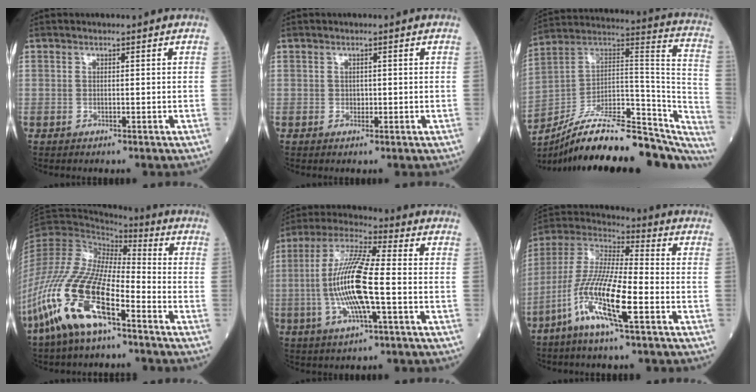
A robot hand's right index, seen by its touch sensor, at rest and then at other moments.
{"total": 0.5, "force": [0.0, 0.4, 0.3], "torque": [-0.001, 0.001, -0.001]}
{"total": 28.1, "force": [-22.7, 7.9, 14.6], "torque": [-0.177, 0.034, -0.341]}
{"total": 16.3, "force": [-8.7, 4.5, 13.0], "torque": [-0.289, -0.022, -0.169]}
{"total": 13.8, "force": [-2.1, 1.6, 13.6], "torque": [-0.277, 0.000, -0.042]}
{"total": 13.7, "force": [-5.7, 1.3, 12.4], "torque": [-0.263, -0.009, -0.116]}